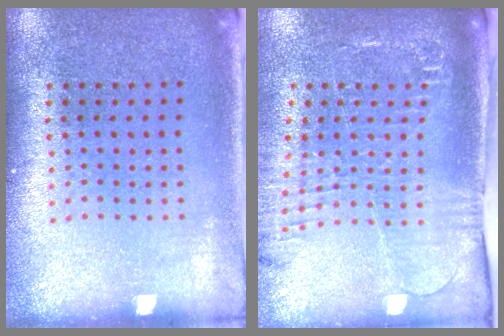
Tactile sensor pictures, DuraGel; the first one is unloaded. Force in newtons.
{"total": 1.9, "press": 1.8, "slide": 0.8}